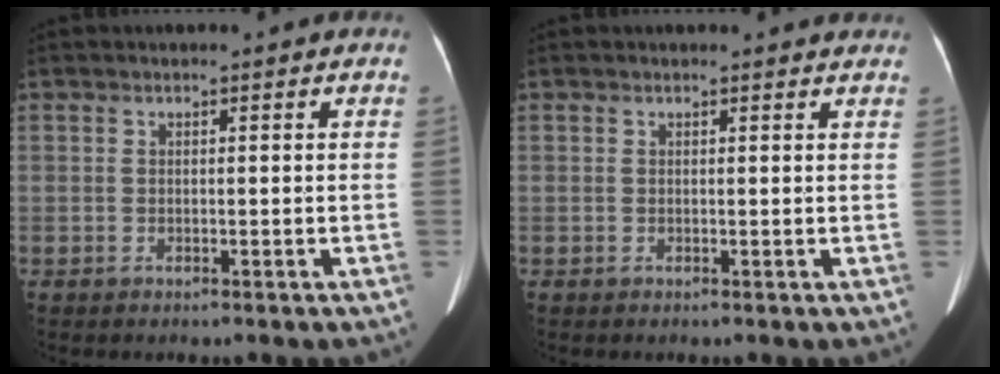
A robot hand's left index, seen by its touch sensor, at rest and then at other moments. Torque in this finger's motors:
{"motor_torque": [0.15, -0.13, -0.03, 0.02]}